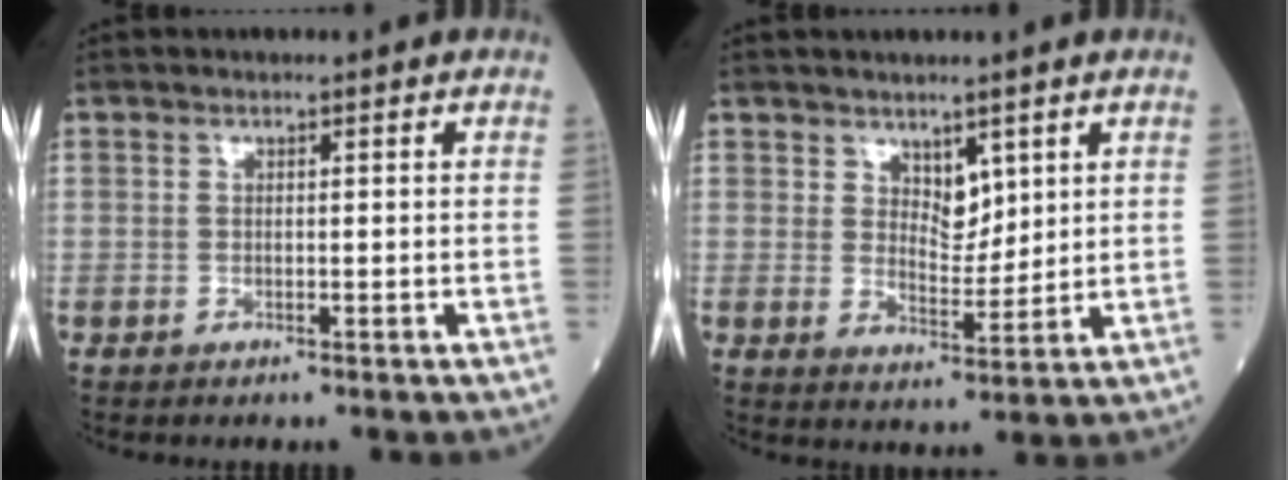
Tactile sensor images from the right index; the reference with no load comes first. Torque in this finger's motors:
{"motor_torque": [0.05, 0.09, 0.05, 0.01]}